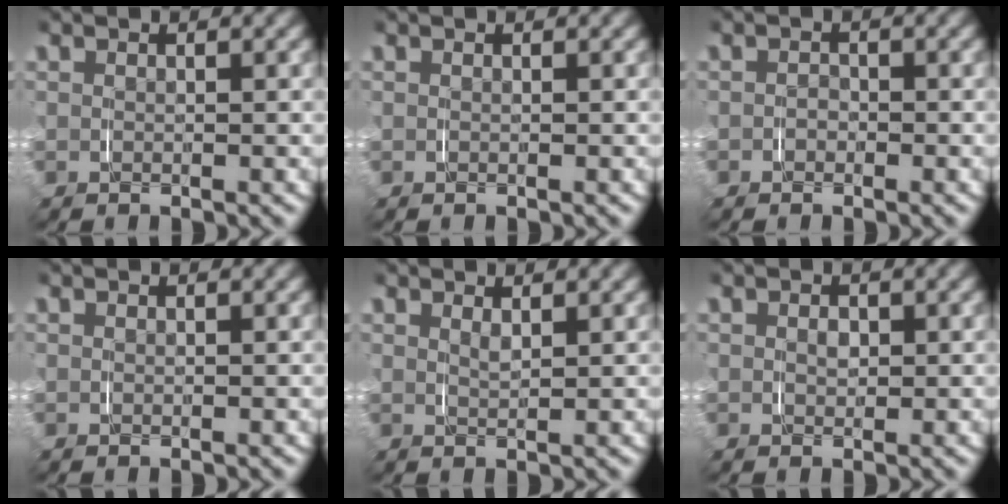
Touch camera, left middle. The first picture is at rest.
{"total": 0.0}
{"total": 1.1, "force": [-0.6, 0.9, 0.2], "torque": [-0.007, -0.003, -0.014]}
{"total": 0.0}
{"total": 1.0, "force": [0.9, -0.1, 0.5], "torque": [-0.013, -0.011, 0.021]}
{"total": 0.8, "force": [0.0, 0.6, 0.4], "torque": [-0.012, -0.009, 0.004]}